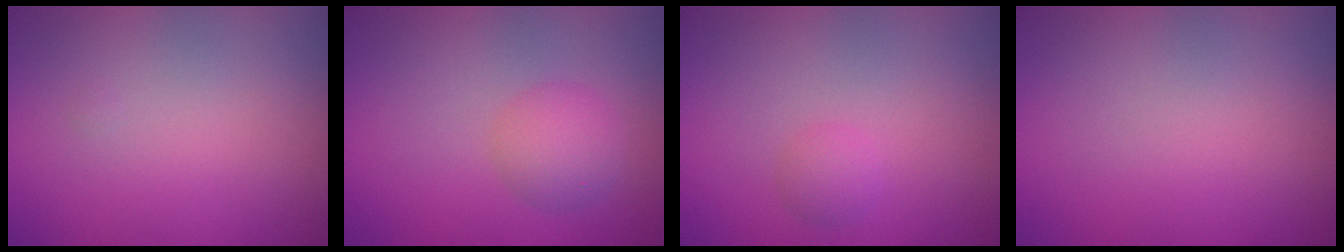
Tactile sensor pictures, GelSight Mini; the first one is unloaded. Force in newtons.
{"total": 2.5, "press": 2.5, "slide": 0.1}
{"total": 1.1, "press": 1.1, "slide": 0.0}
{"total": 0.0}